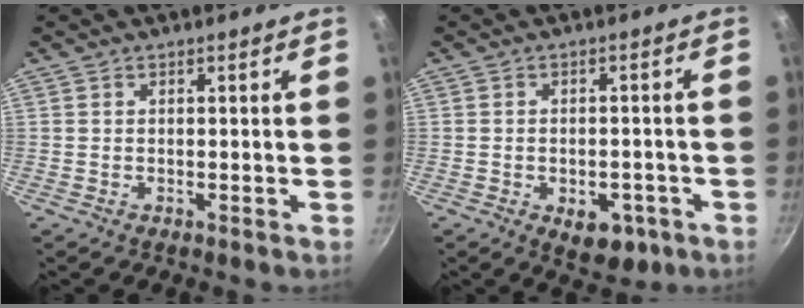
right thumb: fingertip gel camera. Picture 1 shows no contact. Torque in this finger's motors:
{"motor_torque": [-0.21, 0.19, -0.17, 0.17, 0.15]}